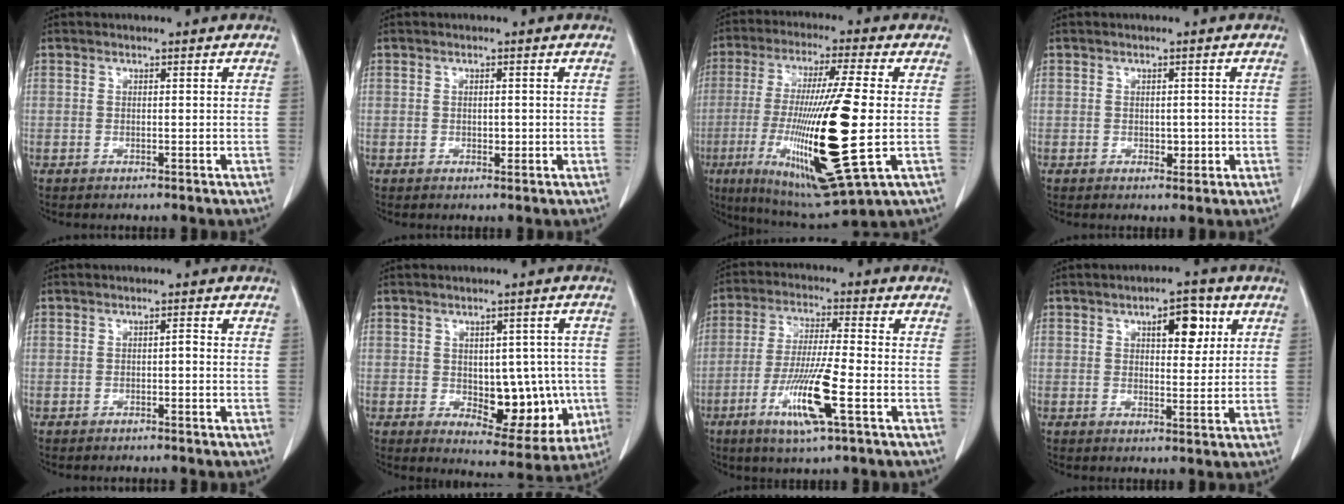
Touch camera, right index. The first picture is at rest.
{"total": 1.2, "force": [-0.1, 0.5, 1.0], "torque": [-0.016, -0.001, 0.000]}
{"total": 22.0, "force": [-4.2, 1.7, 21.6], "torque": [-0.436, -0.037, -0.066]}
{"total": 1.8, "force": [-0.2, 1.2, 1.2], "torque": [-0.011, 0.002, 0.005]}
{"total": 0.9, "force": [-0.3, 0.2, 0.8], "torque": [-0.008, 0.005, -0.004]}
{"total": 11.5, "force": [-1.4, 6.1, 9.6], "torque": [-0.101, 0.009, 0.004]}
{"total": 11.0, "force": [-4.1, 0.2, 10.2], "torque": [-0.195, -0.018, -0.076]}
{"total": 6.1, "force": [2.5, 2.5, 5.0], "torque": [-0.069, 0.006, 0.036]}